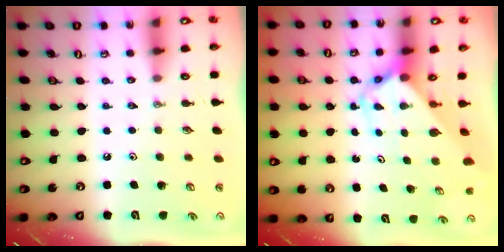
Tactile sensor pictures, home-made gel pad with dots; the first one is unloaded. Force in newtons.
{"total": 3.2, "press": 3.1, "slide": 0.3}